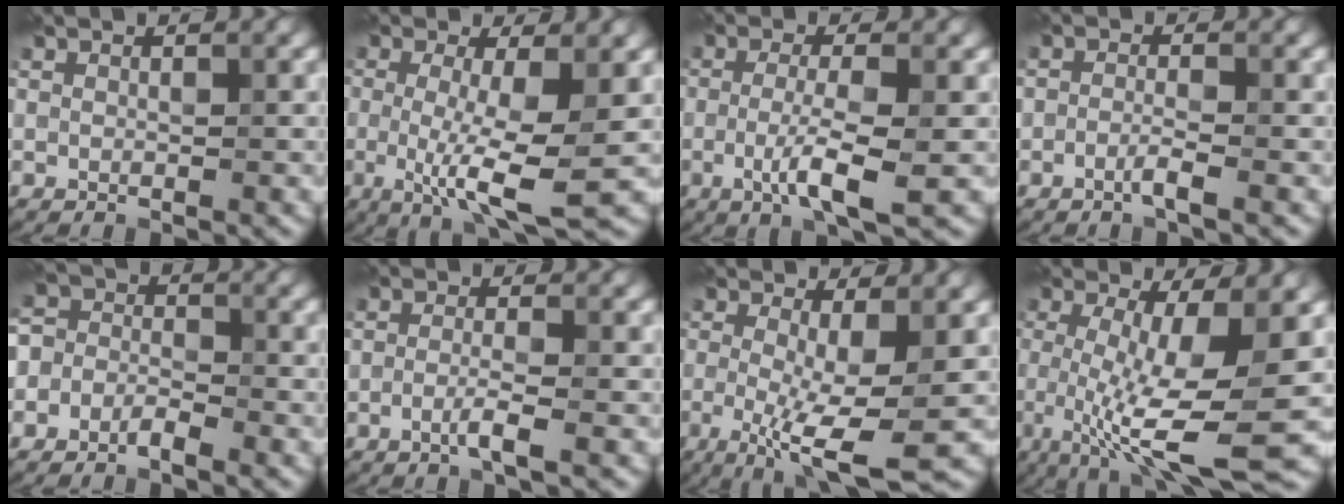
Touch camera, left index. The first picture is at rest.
{"total": 7.1, "force": [-0.9, 1.6, 6.9], "torque": [-0.124, -0.020, -0.014]}
{"total": 4.7, "force": [-1.1, 0.9, 4.4], "torque": [-0.083, -0.006, -0.026]}
{"total": 1.5, "force": [-0.9, 0.1, 1.2], "torque": [-0.022, 0.004, -0.022]}
{"total": 2.7, "force": [-1.5, 2.0, 1.2], "torque": [-0.011, 0.008, -0.047]}
{"total": 2.0, "force": [-0.9, 0.2, 1.7], "torque": [-0.034, 0.006, -0.024]}
{"total": 7.3, "force": [-1.3, 1.7, 7.0], "torque": [-0.121, -0.021, -0.022]}
{"total": 10.5, "force": [-2.1, 2.5, 10.0], "torque": [-0.171, -0.021, -0.034]}